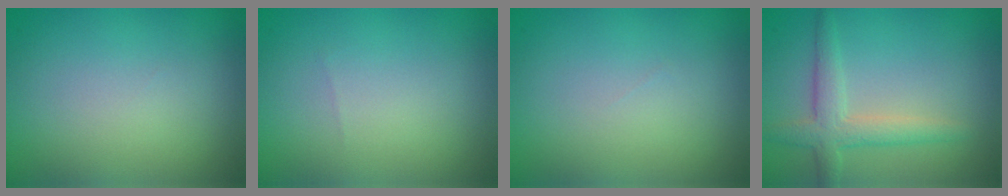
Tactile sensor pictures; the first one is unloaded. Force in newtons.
{"total": 0.0}
{"total": 0.0}
{"total": 3.1, "press": 3.1, "slide": 0.2}